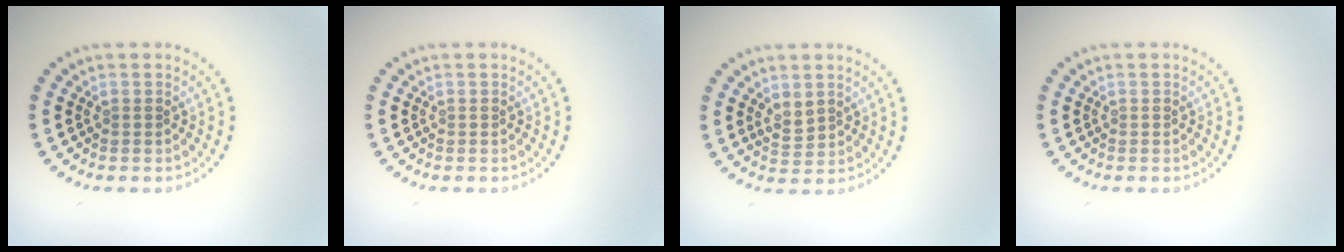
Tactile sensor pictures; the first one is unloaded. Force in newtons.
{"total": 0.0}
{"total": 1.8, "press": 1.6, "slide": 0.8}
{"total": 0.0}